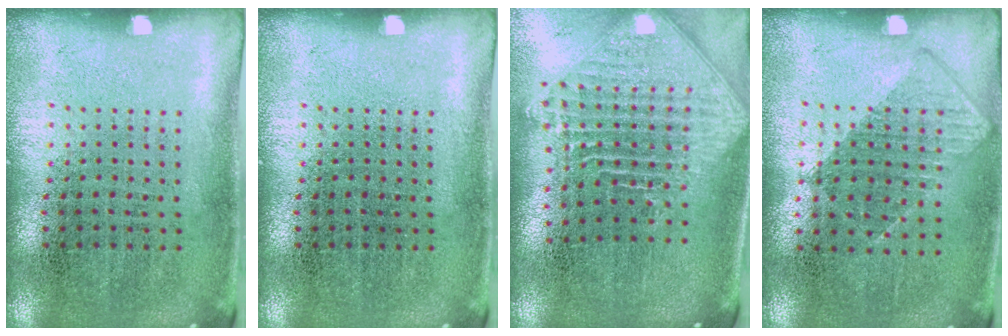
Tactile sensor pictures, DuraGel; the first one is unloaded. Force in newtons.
{"total": 0.0}
{"total": 2.4, "press": 1.8, "slide": 1.6}
{"total": 0.8, "press": 0.6, "slide": 0.4}